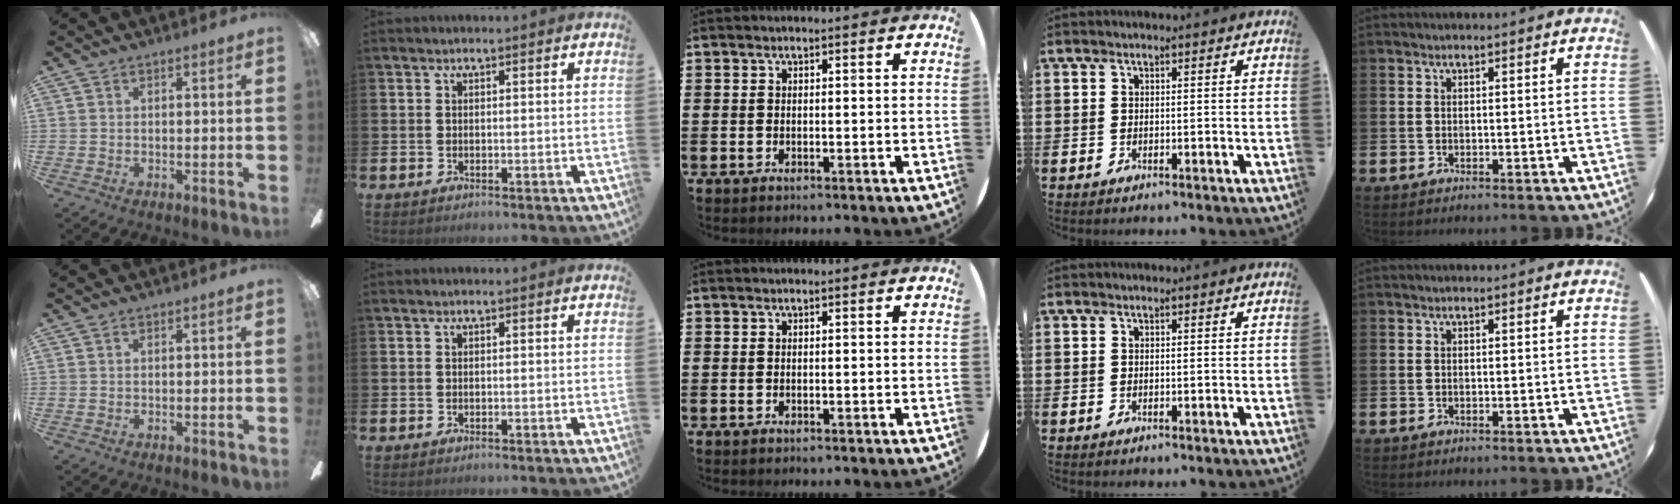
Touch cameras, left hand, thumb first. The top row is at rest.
{}